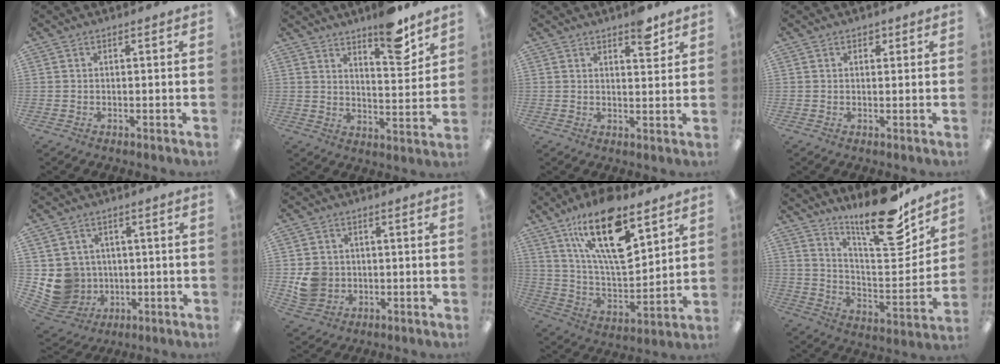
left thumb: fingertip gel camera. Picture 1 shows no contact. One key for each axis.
{"total": 11.3, "fx": 8.6, "fy": 3.1, "fz": 6.6, "tx": -0.071, "ty": -0.064, "tz": 0.142}
{"total": 5.5, "fx": 3.9, "fy": 2.0, "fz": 3.3, "tx": -0.026, "ty": -0.026, "tz": 0.060}
{"total": 1.4, "fx": 0.9, "fy": 0.9, "fz": 0.7, "tx": -0.007, "ty": -0.002, "tz": 0.014}
{"total": 8.6, "fx": -0.1, "fy": 8.5, "fz": 1.5, "tx": -0.065, "ty": -0.005, "tz": 0.010}
{"total": 6.3, "fx": -0.3, "fy": 5.9, "fz": 2.0, "tx": -0.036, "ty": 0.011, "tz": -0.001}
{"total": 22.4, "fx": 13.1, "fy": 8.6, "fz": 16.0, "tx": -0.281, "ty": -0.071, "tz": 0.215}
{"total": 19.8, "fx": 15.5, "fy": 4.6, "fz": 11.4, "tx": -0.178, "ty": -0.115, "tz": 0.255}